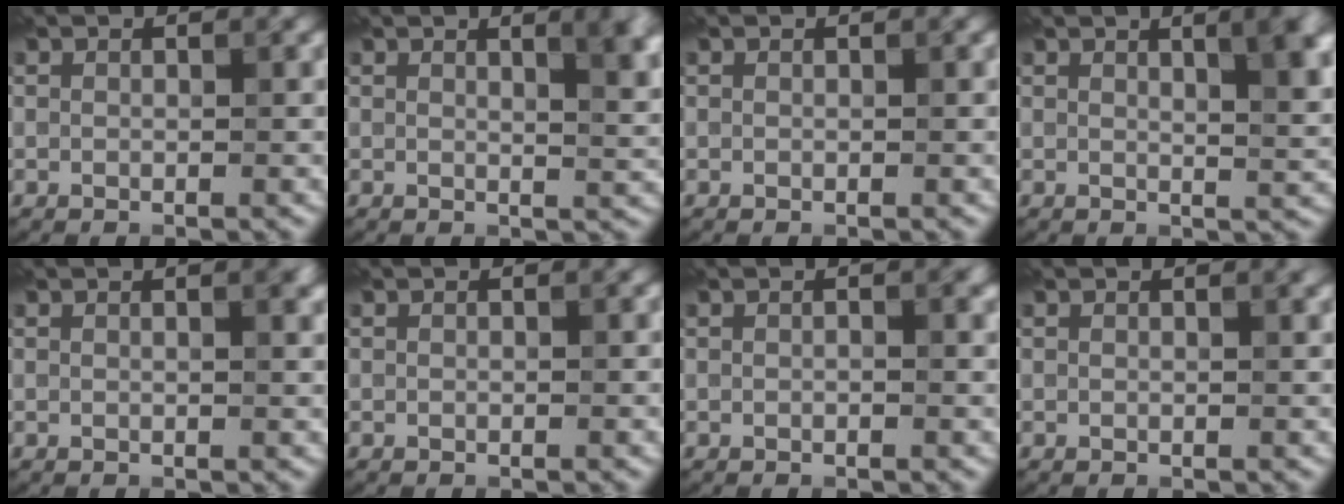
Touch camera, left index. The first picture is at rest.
{"total": 5.0, "force": [2.1, 1.8, 4.1], "torque": [-0.027, 0.009, 0.022]}
{"total": 0.0}
{"total": 5.9, "force": [2.4, 1.9, 5.1], "torque": [-0.037, 0.011, 0.025]}
{"total": 1.9, "force": [0.8, 0.6, 1.6], "torque": [-0.010, 0.006, 0.007]}
{"total": 0.0}
{"total": 0.9, "force": [0.0, 0.2, 0.8], "torque": [-0.013, 0.000, 0.001]}
{"total": 1.1, "force": [0.7, 0.3, 0.7], "torque": [-0.003, 0.004, 0.007]}